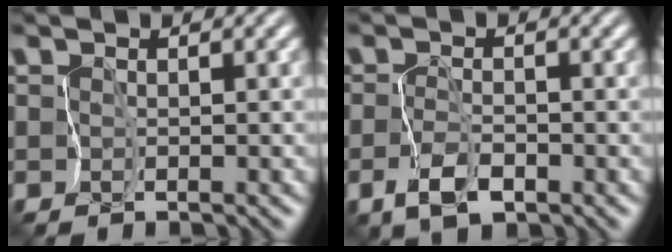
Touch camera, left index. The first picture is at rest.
{"total": 2.3, "force": [-1.0, 1.0, 1.8], "torque": [-0.035, 0.004, -0.020]}